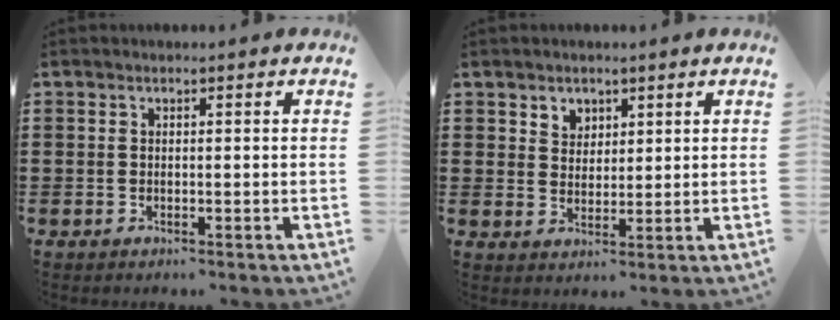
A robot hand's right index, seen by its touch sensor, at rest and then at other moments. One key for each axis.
{"total": 3.2, "fx": 2.2, "fy": 2.3, "fz": 0.1, "tx": -0.013, "ty": 0.007, "tz": 0.042}